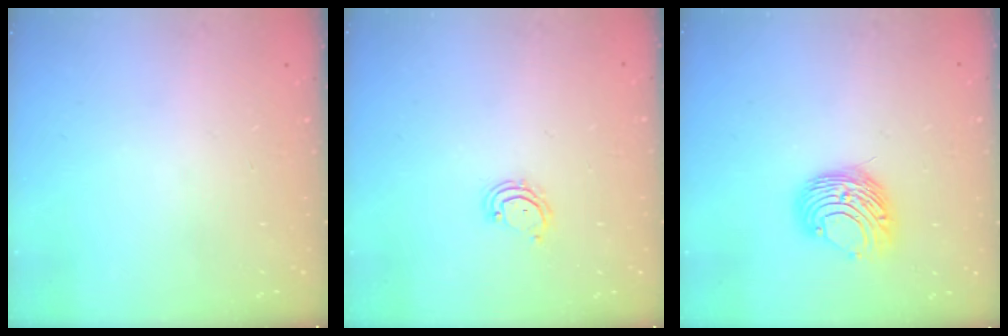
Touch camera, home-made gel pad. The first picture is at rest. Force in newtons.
{"total": 3.5, "press": 3.5, "slide": 0.2}
{"total": 9.7, "press": 9.7, "slide": 1.0}